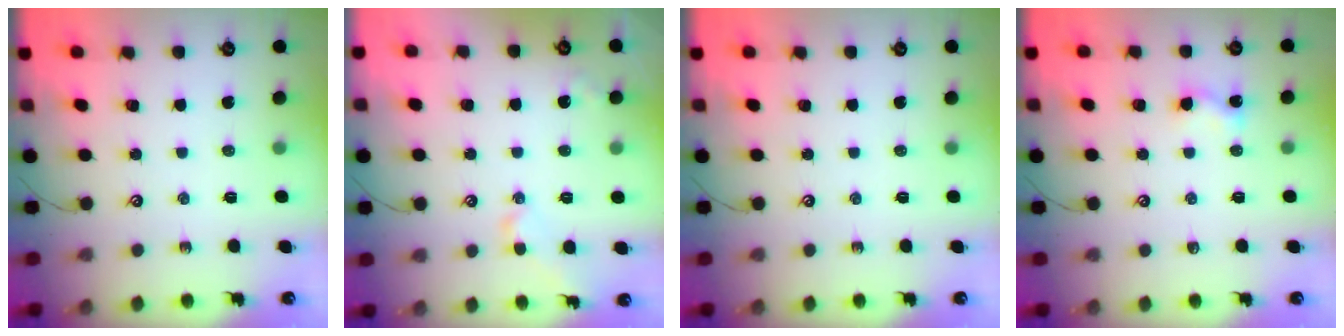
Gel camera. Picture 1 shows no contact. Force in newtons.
{"total": 1.9, "press": 1.8, "slide": 0.7}
{"total": 0.0}
{"total": 3.7, "press": 3.7, "slide": 0.3}